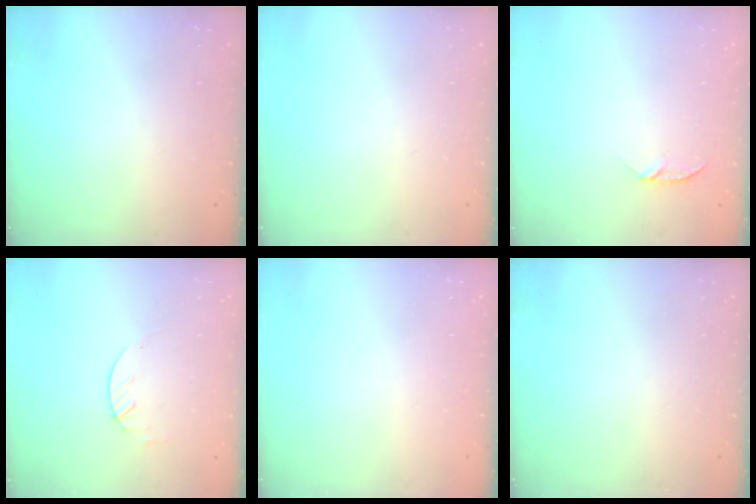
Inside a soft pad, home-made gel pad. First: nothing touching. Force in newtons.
{"total": 0.0}
{"total": 4.0, "press": 4.0, "slide": 0.4}
{"total": 1.9, "press": 1.9, "slide": 0.3}
{"total": 0.0}
{"total": 0.0}